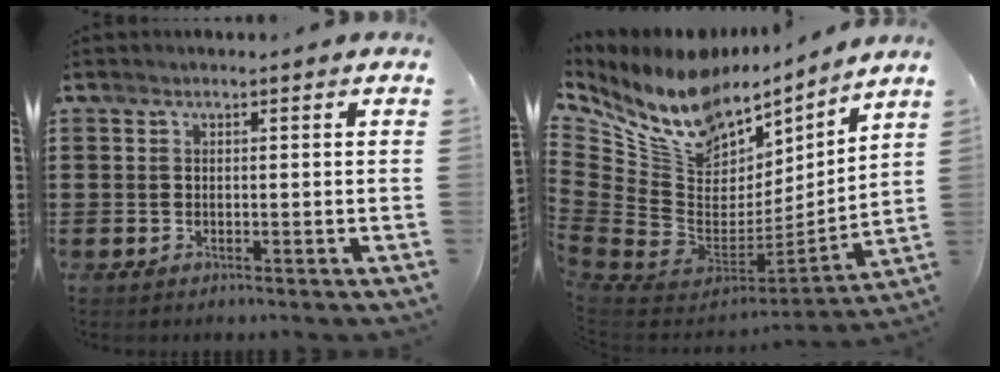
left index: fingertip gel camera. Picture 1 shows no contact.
{"total": 12.3, "force": [9.1, 6.6, 4.9], "torque": [-0.150, -0.083, 0.159]}